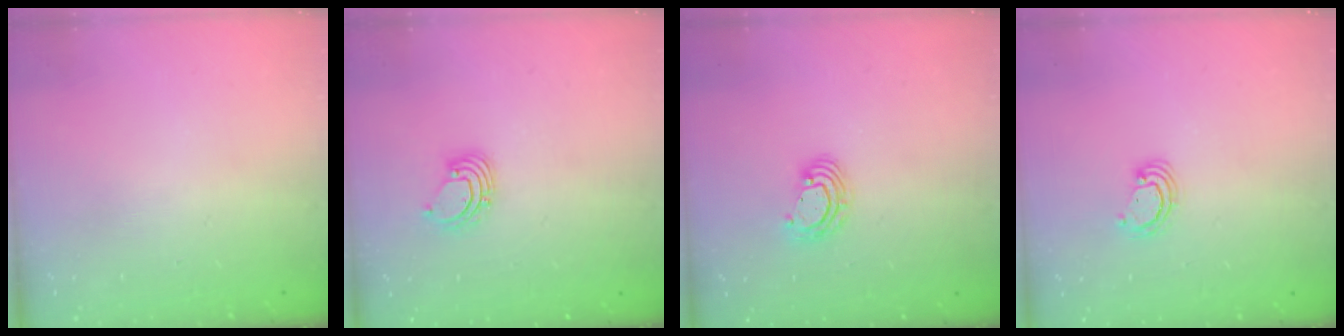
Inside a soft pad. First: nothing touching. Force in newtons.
{"total": 3.1, "press": 3.1, "slide": 0.2}
{"total": 5.1, "press": 5.1, "slide": 0.4}
{"total": 2.8, "press": 2.8, "slide": 0.3}